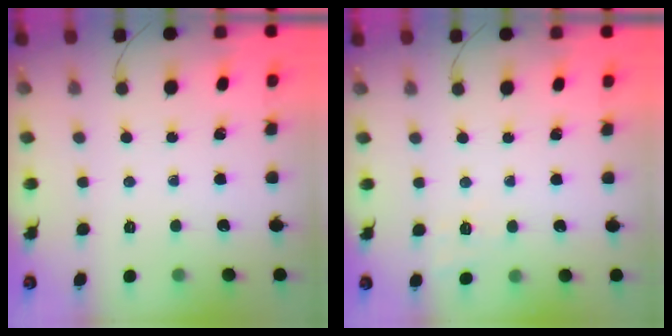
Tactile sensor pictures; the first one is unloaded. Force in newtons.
{"total": 8.2, "press": 8.0, "slide": 2.0}